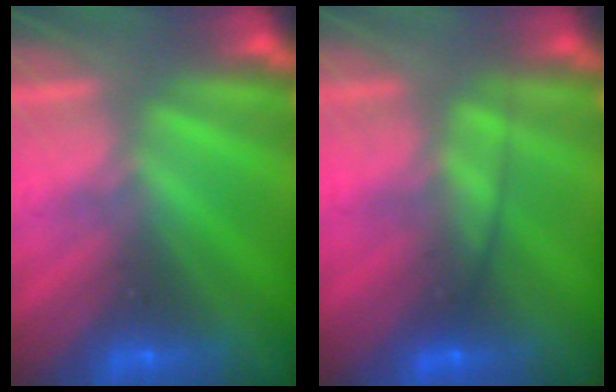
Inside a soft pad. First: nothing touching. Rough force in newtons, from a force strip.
{"total": 2.3}